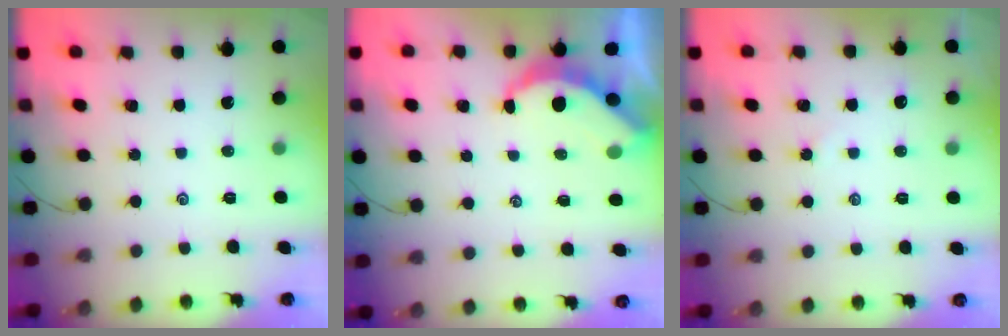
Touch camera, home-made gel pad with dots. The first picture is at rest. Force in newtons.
{"total": 4.7, "press": 4.7, "slide": 0.4}
{"total": 2.8, "press": 2.8, "slide": 0.5}